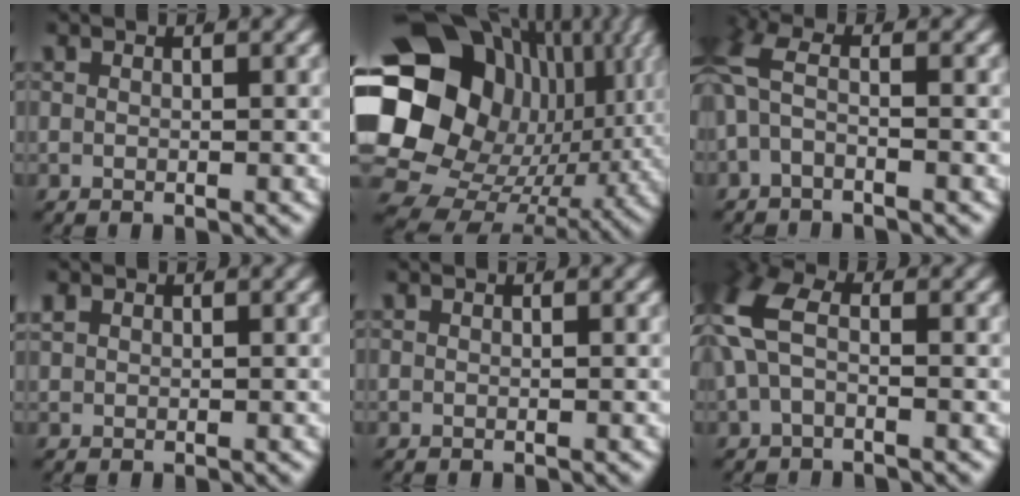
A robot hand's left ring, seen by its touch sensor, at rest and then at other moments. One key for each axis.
{"total": 27.0, "fx": 1.9, "fy": 20.7, "fz": 17.3, "tx": -0.298, "ty": -0.034, "tz": 0.025}
{"total": 2.6, "fx": -0.2, "fy": 1.5, "fz": 2.2, "tx": -0.062, "ty": -0.011, "tz": 0.000}
{"total": 0.8, "fx": 0.4, "fy": 0.6, "fz": 0.3, "tx": -0.014, "ty": -0.003, "tz": 0.016}
{"total": 0.0}
{"total": 4.1, "fx": 0.4, "fy": 2.4, "fz": 3.4, "tx": -0.095, "ty": -0.005, "tz": 0.013}